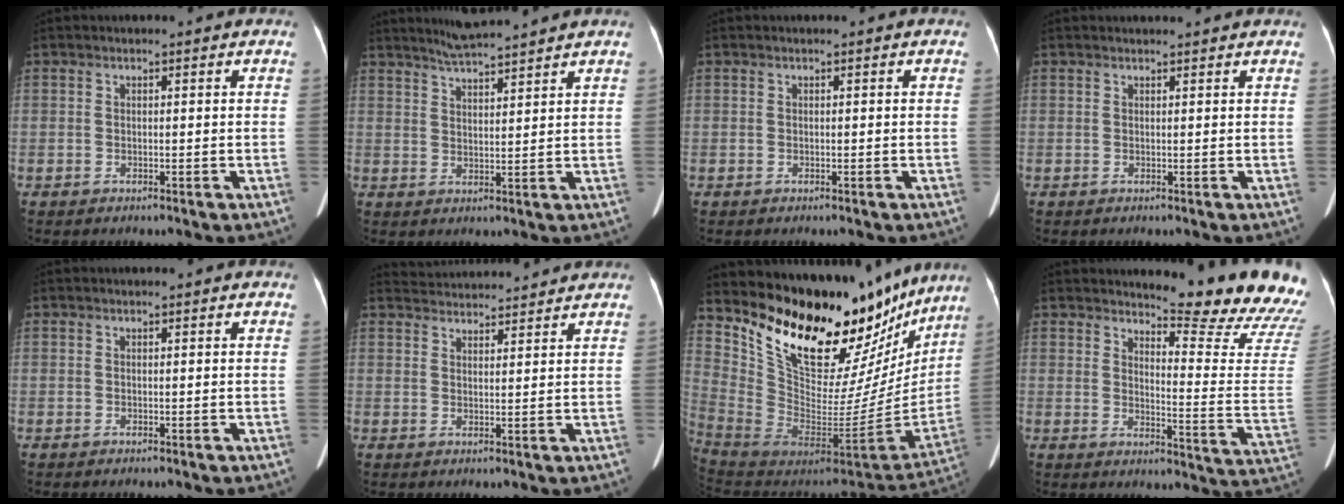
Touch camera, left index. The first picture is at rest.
{"total": 7.2, "force": [6.6, -0.5, 2.8], "torque": [-0.058, 0.017, 0.111]}
{"total": 0.0}
{"total": 4.2, "force": [4.0, 0.3, 1.0], "torque": [-0.012, 0.023, 0.045]}
{"total": 0.6, "force": [0.6, 0.1, 0.1], "torque": [-0.005, 0.002, 0.003]}
{"total": 9.2, "force": [9.0, 0.8, 1.5], "torque": [-0.028, 0.030, 0.126]}
{"total": 28.7, "force": [23.9, 10.9, 11.5], "torque": [-0.190, -0.055, 0.351]}
{"total": 16.4, "force": [15.7, -0.1, 5.0], "torque": [-0.066, -0.130, 0.173]}